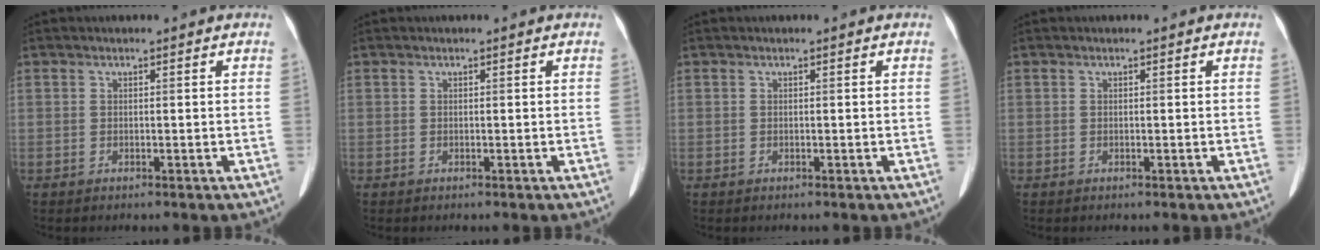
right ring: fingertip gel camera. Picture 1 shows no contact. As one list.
[{"total": 0.0}, {"total": 0.0}, {"total": 0.0}]